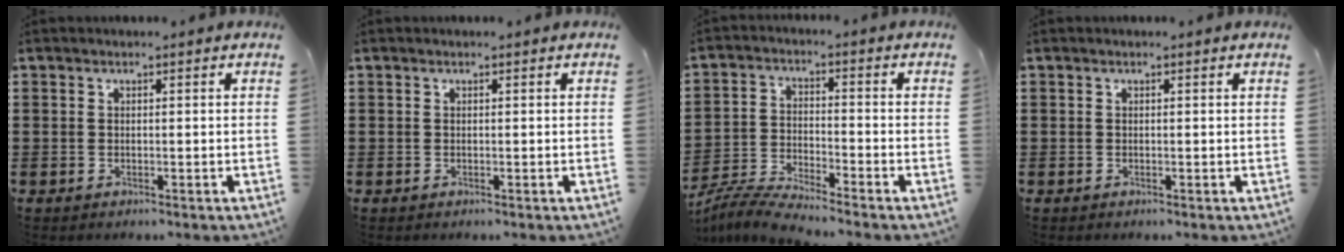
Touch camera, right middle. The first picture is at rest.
{"total": 0.0}
{"total": 5.6, "force": [-5.4, -0.1, 1.6], "torque": [-0.047, -0.011, -0.111]}
{"total": 0.0}